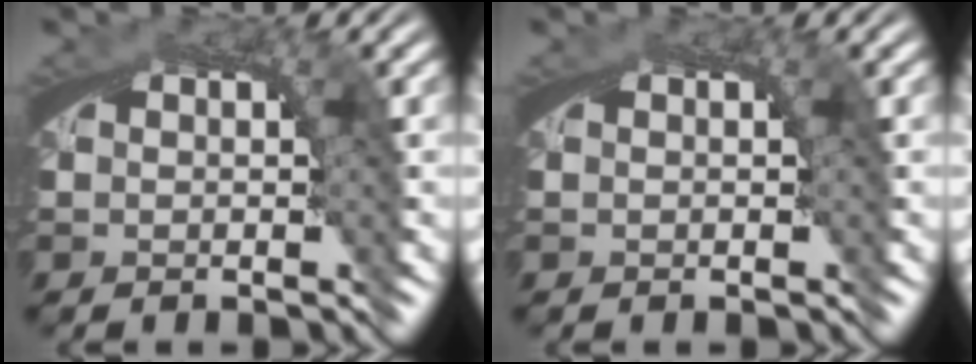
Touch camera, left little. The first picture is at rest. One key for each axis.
{"total": 0.0}